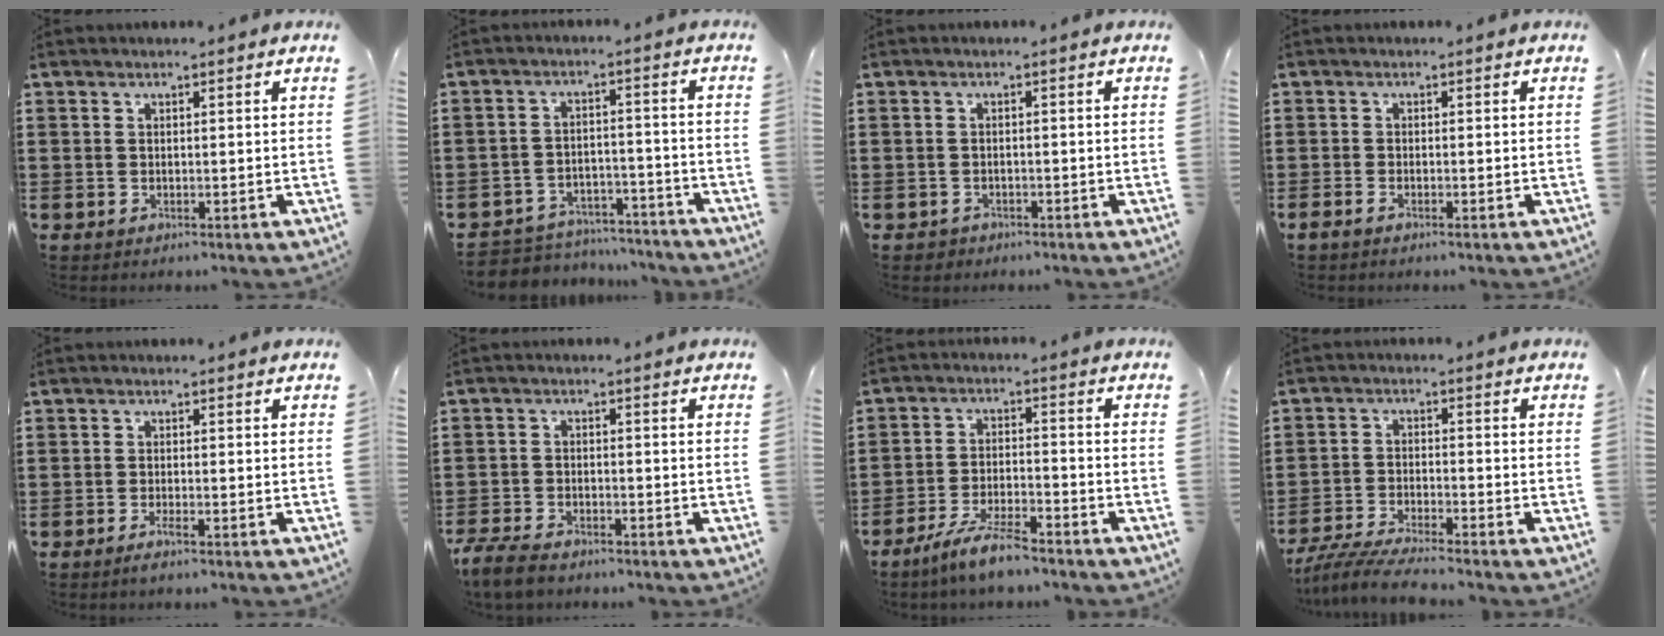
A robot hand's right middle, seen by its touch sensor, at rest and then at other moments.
{"total": 5.1, "force": [-5.0, 1.0, 0.0], "torque": [-0.009, 0.010, -0.105]}
{"total": 1.1, "force": [-1.0, 0.5, 0.0], "torque": [-0.003, 0.000, -0.022]}
{"total": 0.7, "force": [-0.6, 0.1, 0.4], "torque": [-0.010, -0.006, -0.009]}
{"total": 1.4, "force": [-0.8, 0.1, 1.1], "torque": [-0.027, -0.007, -0.016]}
{"total": 4.1, "force": [-3.7, 1.0, 1.4], "torque": [-0.047, -0.005, -0.077]}
{"total": 6.9, "force": [-5.9, 0.6, 3.5], "torque": [-0.082, -0.010, -0.113]}
{"total": 5.8, "force": [-5.5, 0.1, 1.9], "torque": [-0.050, -0.013, -0.109]}